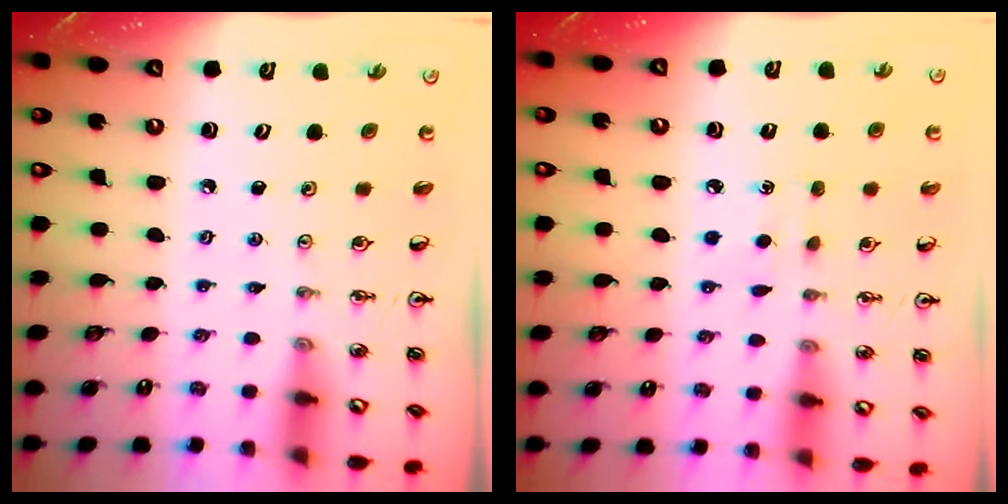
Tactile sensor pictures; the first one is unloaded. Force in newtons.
{"total": 5.0, "press": 4.9, "slide": 0.6}